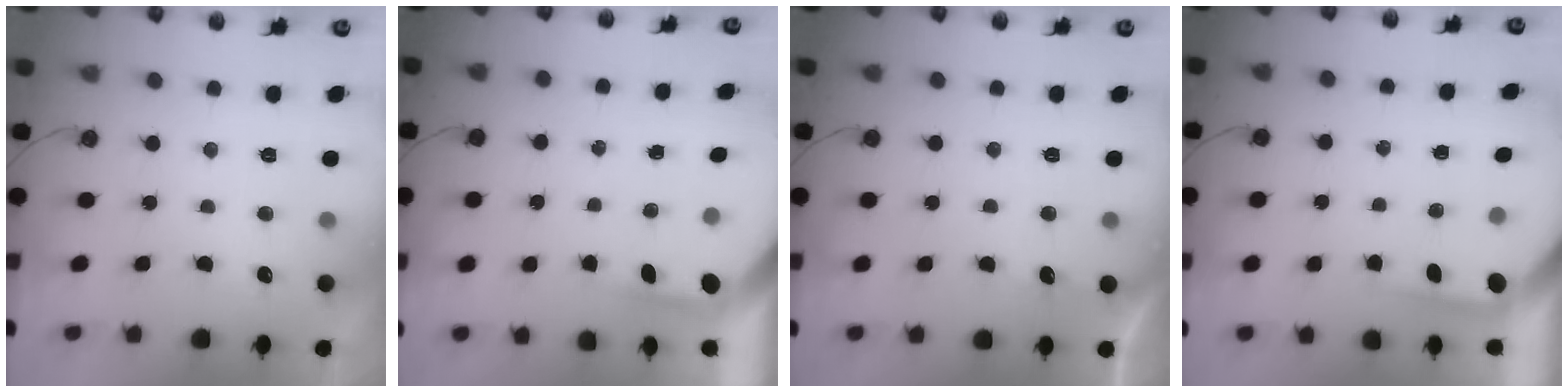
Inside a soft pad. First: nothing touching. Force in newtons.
{"total": 3.6, "press": 3.6, "slide": 0.4}
{"total": 2.2, "press": 2.2, "slide": 0.3}
{"total": 3.7, "press": 3.7, "slide": 0.4}